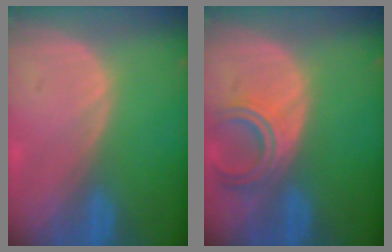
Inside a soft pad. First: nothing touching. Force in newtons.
{"total": 5.5, "press": 5.1, "slide": 2.1}